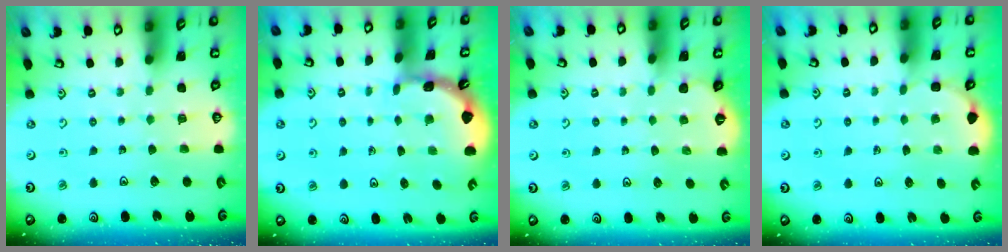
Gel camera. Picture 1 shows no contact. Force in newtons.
{"total": 1.7, "press": 1.7, "slide": 0.1}
{"total": 0.0}
{"total": 2.4, "press": 2.1, "slide": 1.1}